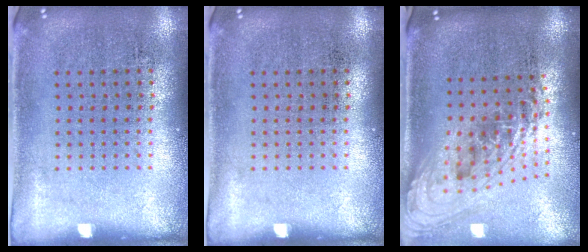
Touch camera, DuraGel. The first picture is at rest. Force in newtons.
{"total": 0.0}
{"total": 2.3, "press": 1.7, "slide": 1.6}